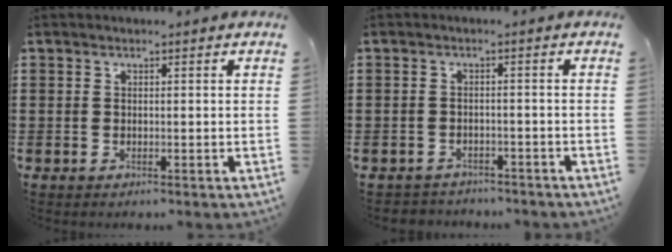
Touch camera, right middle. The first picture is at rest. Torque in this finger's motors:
{"motor_torque": [-0.22, -0.19, -0.10, -0.01]}